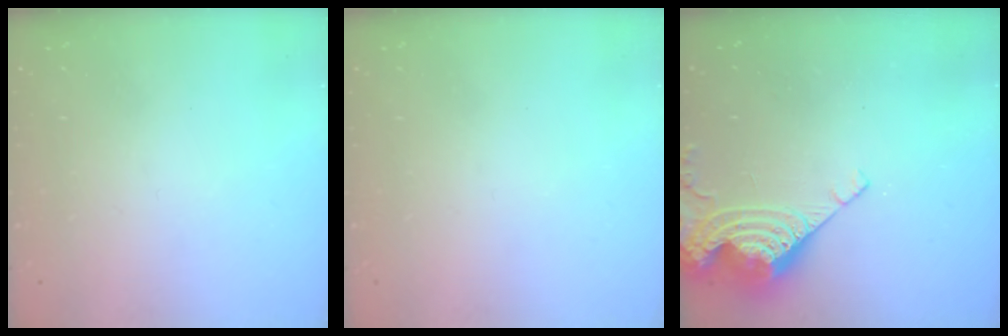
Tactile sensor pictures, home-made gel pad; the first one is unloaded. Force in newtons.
{"total": 0.0}
{"total": 10.2, "press": 10.1, "slide": 0.9}